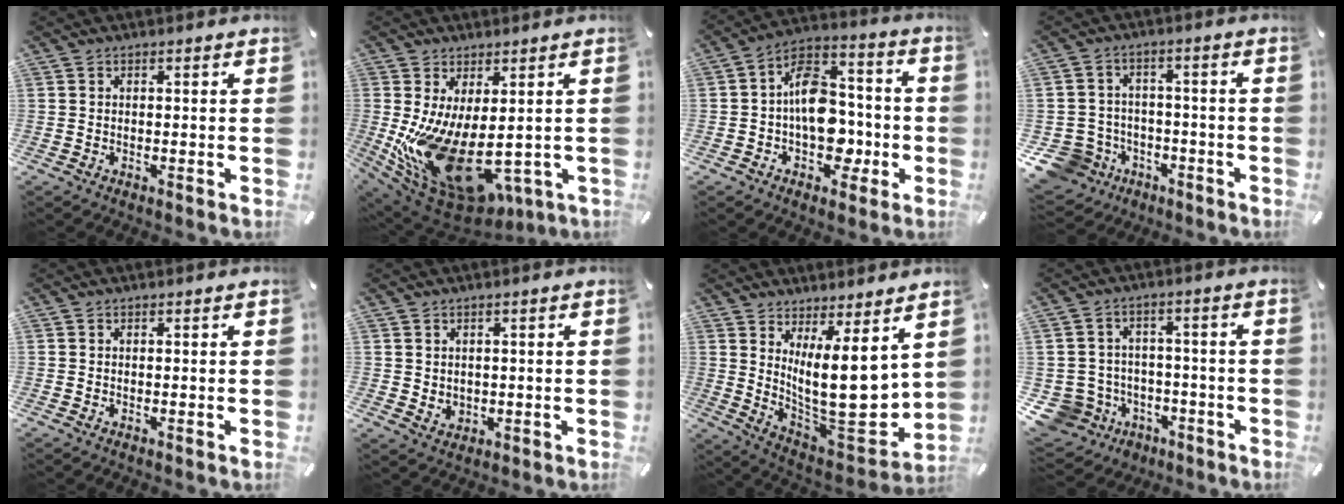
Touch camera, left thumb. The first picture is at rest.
{"total": 20.6, "force": [-2.7, 11.1, 17.2], "torque": [-0.310, -0.023, -0.016]}
{"total": 15.1, "force": [-2.2, 11.1, 9.9], "torque": [-0.146, 0.016, -0.032]}
{"total": 9.2, "force": [-5.0, 7.5, 1.8], "torque": [-0.063, 0.034, -0.090]}
{"total": 0.0}
{"total": 2.7, "force": [1.2, 2.4, 0.3], "torque": [-0.002, -0.006, 0.023]}
{"total": 16.8, "force": [4.3, 6.3, 15.0], "torque": [-0.236, -0.074, 0.082]}
{"total": 9.0, "force": [-4.1, 7.9, 1.6], "torque": [-0.068, 0.023, -0.073]}